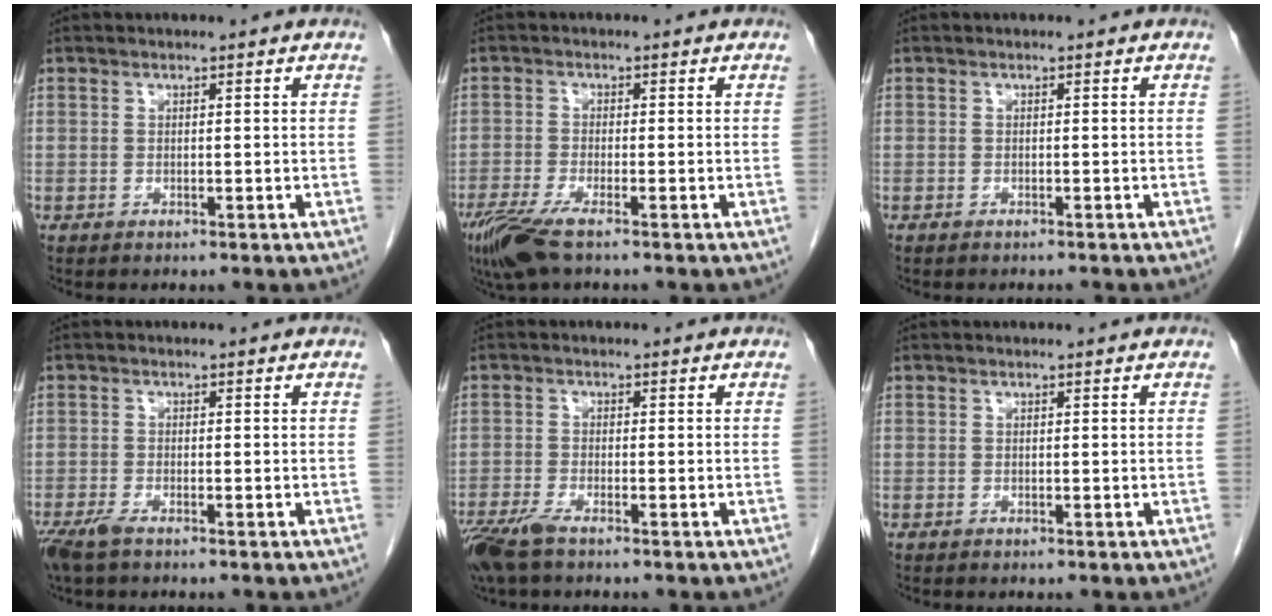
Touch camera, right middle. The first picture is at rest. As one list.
[{"total": 5.6, "force": [-3.7, 0.8, 4.1], "torque": [-0.083, -0.017, -0.069]}, {"total": 1.4, "force": [-1.3, 0.2, 0.4], "torque": [-0.008, -0.003, -0.017]}, {"total": 3.7, "force": [-2.7, 0.9, 2.4], "torque": [-0.052, -0.009, -0.048]}, {"total": 5.3, "force": [-3.9, 1.0, 3.5], "torque": [-0.073, -0.014, -0.073]}, {"total": 0.0}]